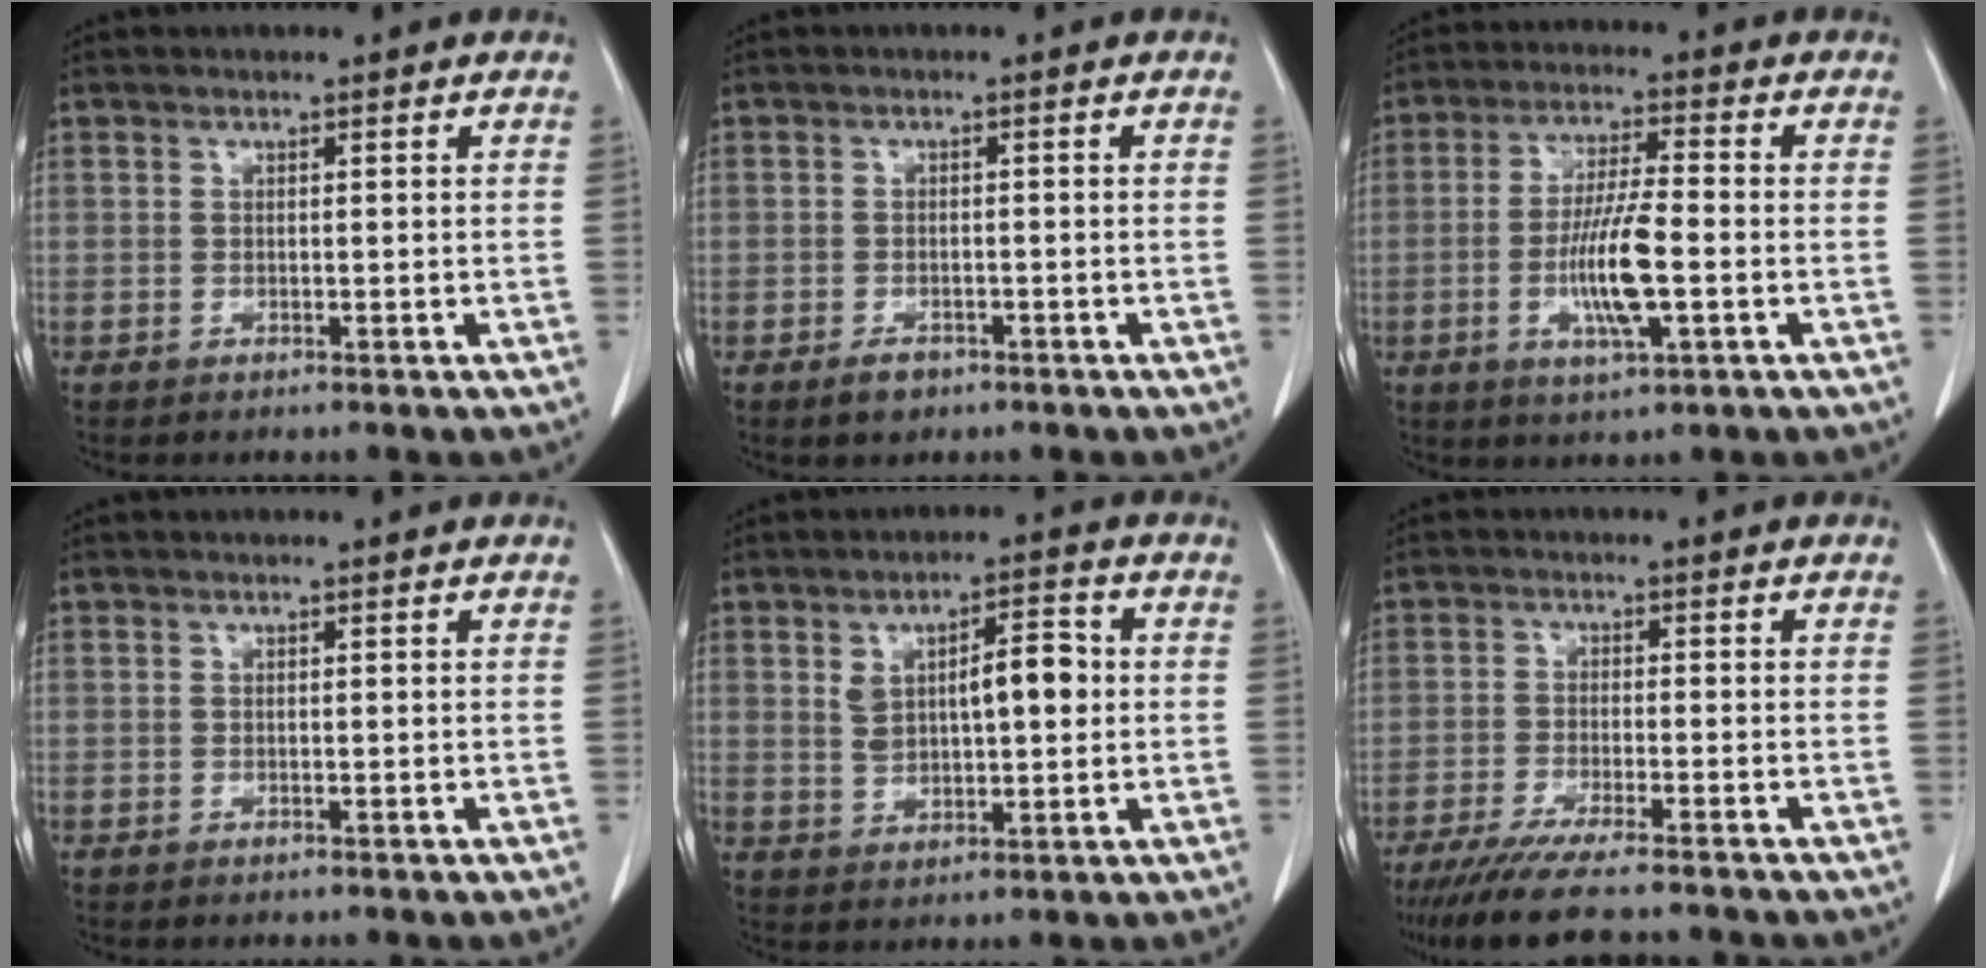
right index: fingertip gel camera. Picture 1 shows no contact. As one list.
[{"total": 2.5, "force": [-1.7, 1.5, 1.1], "torque": [-0.018, 0.002, -0.019]}, {"total": 9.7, "force": [-2.3, 1.3, 9.4], "torque": [-0.180, -0.007, -0.042]}, {"total": 0.0}, {"total": 8.2, "force": [1.4, 3.1, 7.4], "torque": [-0.123, 0.020, 0.031]}, {"total": 11.4, "force": [-9.5, 0.5, 6.1], "torque": [-0.090, -0.029, -0.151]}]